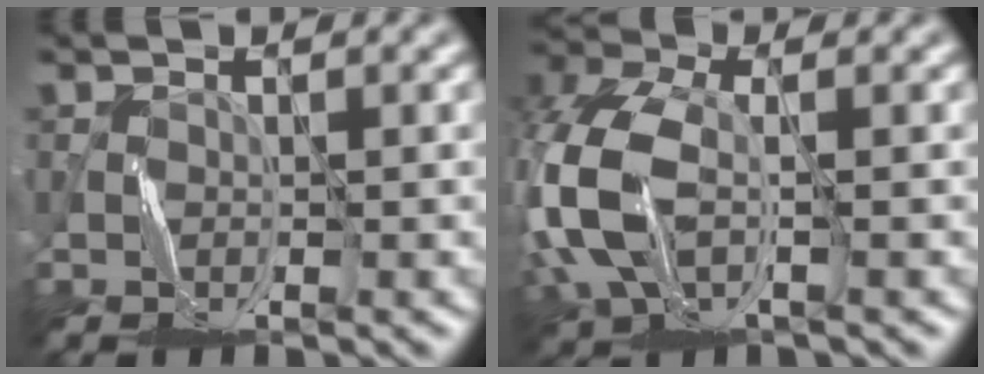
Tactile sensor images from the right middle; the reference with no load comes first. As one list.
[{"total": 8.0, "force": [-1.4, 4.8, 6.2], "torque": [-0.178, 0.000, -0.038]}]